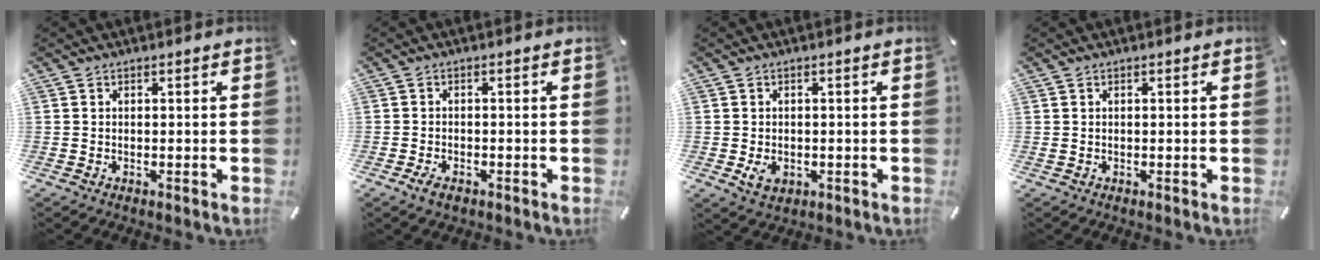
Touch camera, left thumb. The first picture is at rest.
{"total": 2.3, "force": [-1.3, 1.3, 1.5], "torque": [-0.033, 0.001, -0.026]}
{"total": 3.5, "force": [-0.7, 2.7, 2.1], "torque": [-0.042, -0.004, -0.014]}
{"total": 0.0}